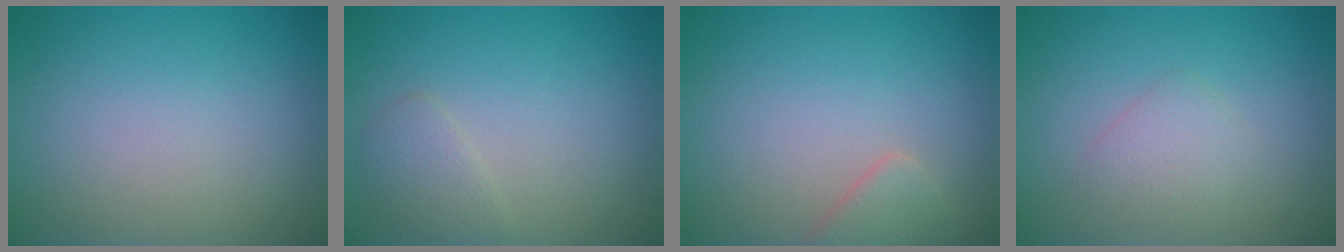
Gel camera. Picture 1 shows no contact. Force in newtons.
{"total": 1.7, "press": 1.7, "slide": 0.0}
{"total": 1.9, "press": 1.9, "slide": 0.2}
{"total": 1.8, "press": 1.8, "slide": 0.0}